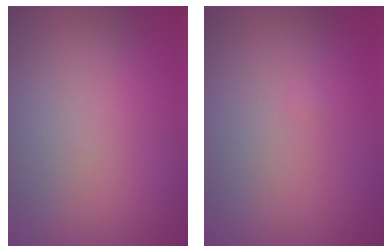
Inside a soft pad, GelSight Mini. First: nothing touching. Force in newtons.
{"total": 0.0}